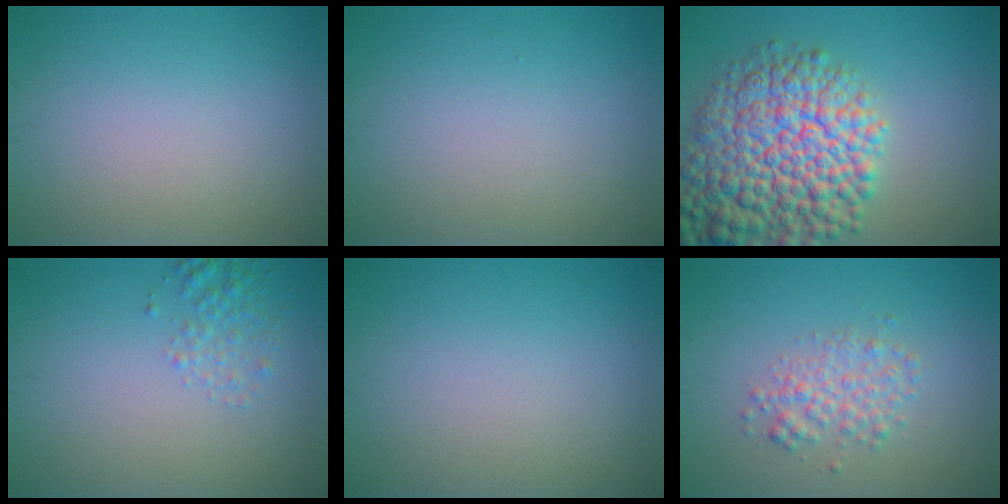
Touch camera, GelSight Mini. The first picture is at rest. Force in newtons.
{"total": 0.0}
{"total": 11.9, "press": 11.9, "slide": 0.5}
{"total": 1.8, "press": 1.8, "slide": 0.1}
{"total": 0.0}
{"total": 2.6, "press": 2.6, "slide": 0.0}